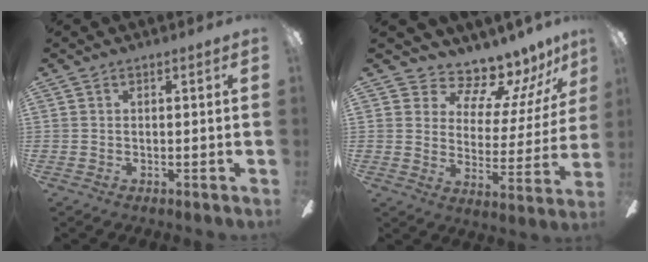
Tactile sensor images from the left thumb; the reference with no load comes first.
{"total": 11.7, "force": [10.6, 3.9, 3.0], "torque": [-0.055, -0.097, 0.186]}